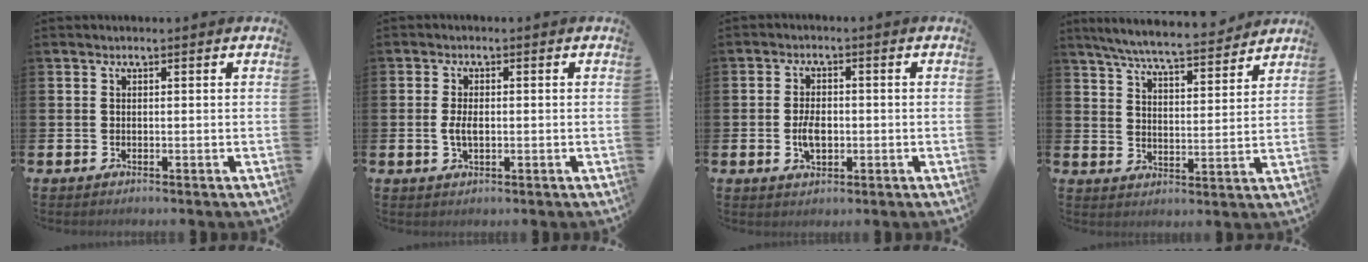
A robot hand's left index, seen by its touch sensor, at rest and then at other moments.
{"total": 2.5, "force": [-0.2, 1.3, 2.2], "torque": [-0.038, 0.003, -0.005]}
{"total": 3.7, "force": [-0.4, 2.1, 3.0], "torque": [-0.043, 0.000, -0.010]}
{"total": 7.3, "force": [6.9, 0.5, 2.3], "torque": [-0.063, -0.047, 0.119]}